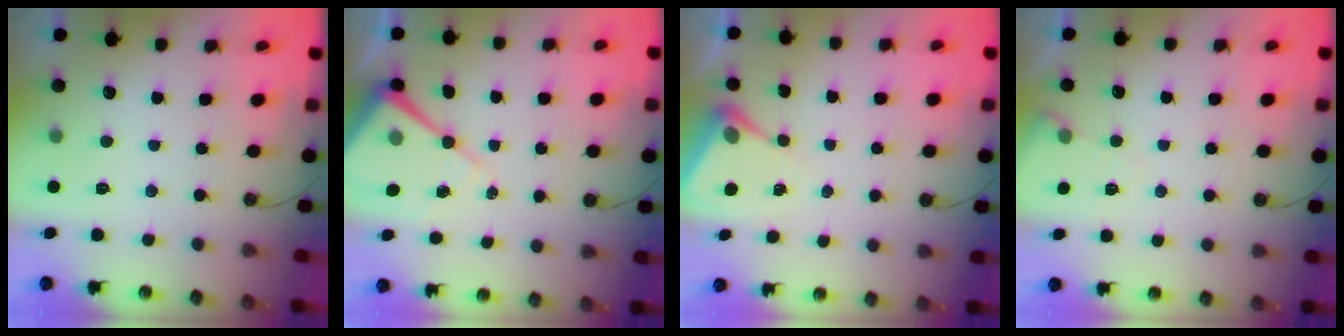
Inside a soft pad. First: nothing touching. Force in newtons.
{"total": 11.7, "press": 11.7, "slide": 1.1}
{"total": 6.0, "press": 6.0, "slide": 0.4}
{"total": 5.0, "press": 5.0, "slide": 0.7}